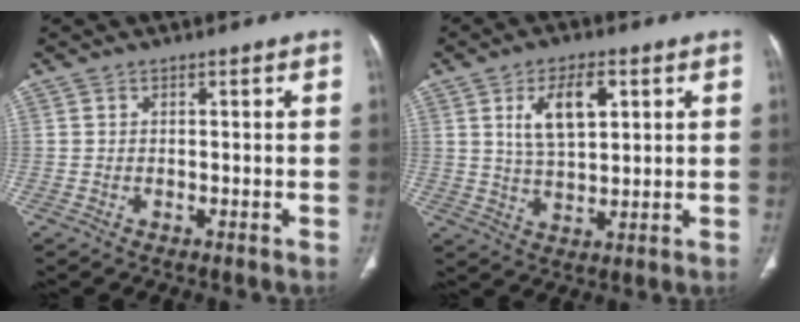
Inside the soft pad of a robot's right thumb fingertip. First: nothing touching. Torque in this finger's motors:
{"motor_torque": [0.00, 0.11, 0.42, -0.01, 0.22]}